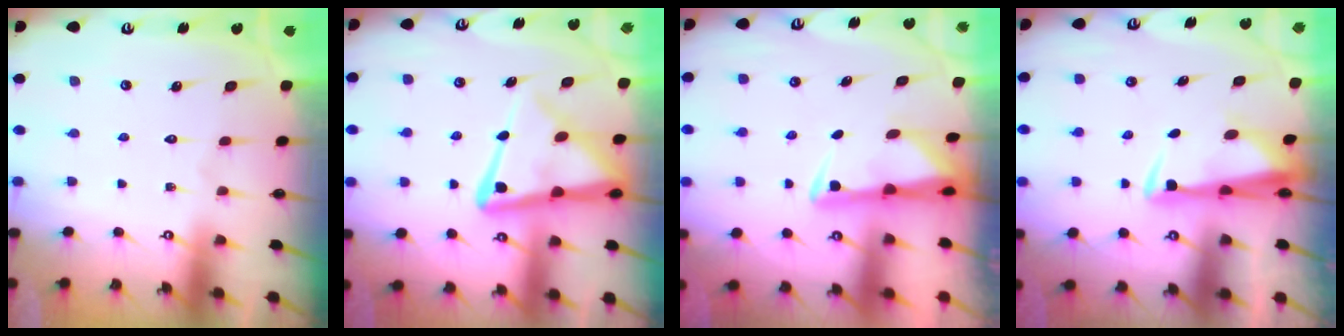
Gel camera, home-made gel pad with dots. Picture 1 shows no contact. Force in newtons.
{"total": 13.3, "press": 13.2, "slide": 1.4}
{"total": 3.0, "press": 2.9, "slide": 0.6}
{"total": 3.4, "press": 3.3, "slide": 0.7}